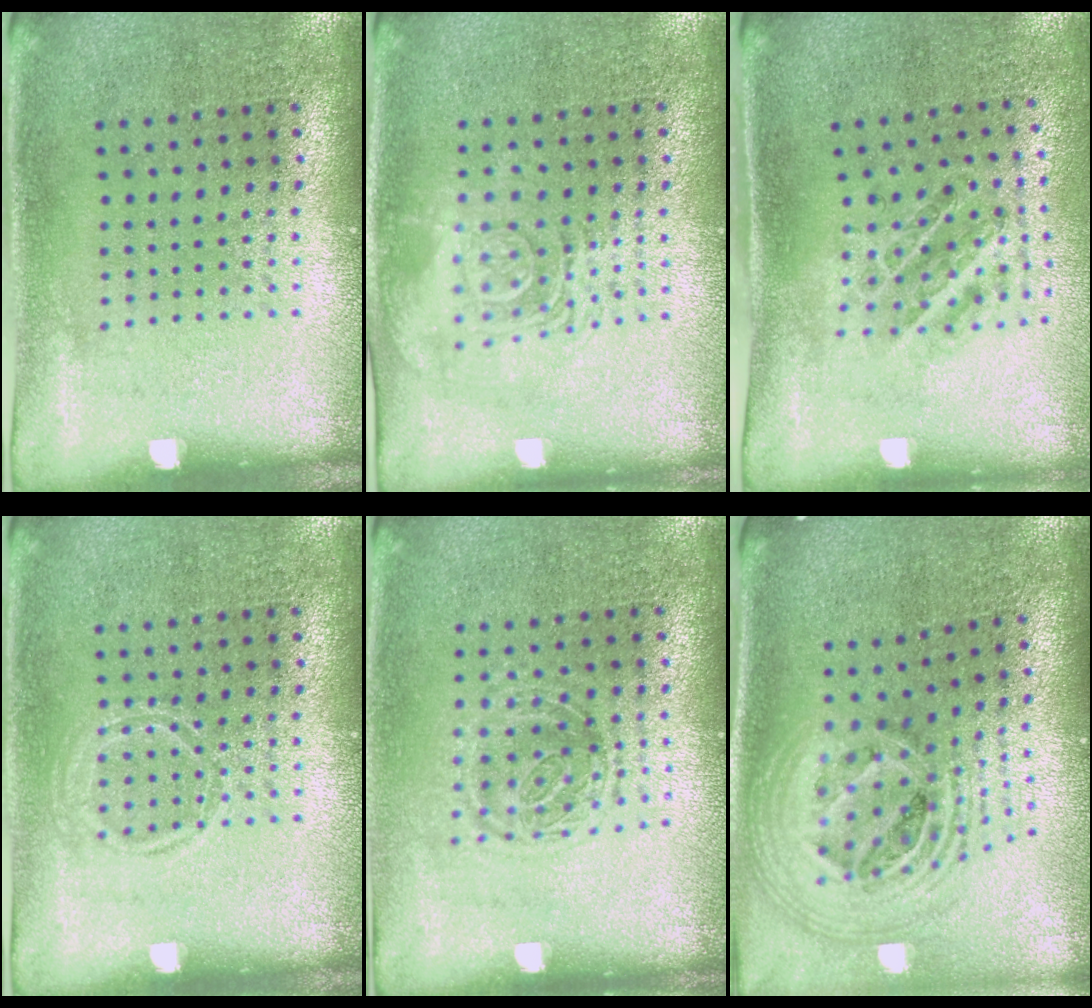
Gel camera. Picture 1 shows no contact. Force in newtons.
{"total": 2.5, "press": 2.5, "slide": 0.5}
{"total": 1.0, "press": 1.0, "slide": 0.2}
{"total": 1.0, "press": 1.0, "slide": 0.1}
{"total": 1.3, "press": 1.0, "slide": 0.8}
{"total": 2.7, "press": 1.9, "slide": 1.9}